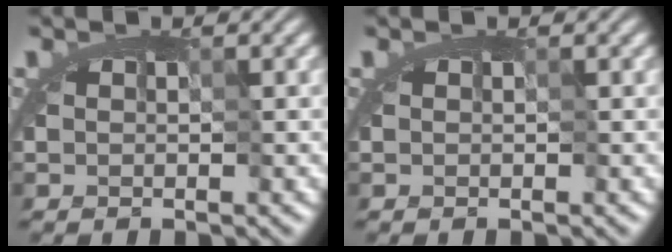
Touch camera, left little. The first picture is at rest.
{"total": 0.0}